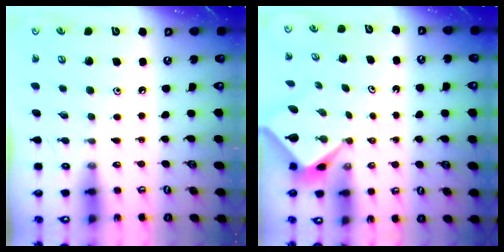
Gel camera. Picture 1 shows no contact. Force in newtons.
{"total": 2.1, "press": 2.1, "slide": 0.2}